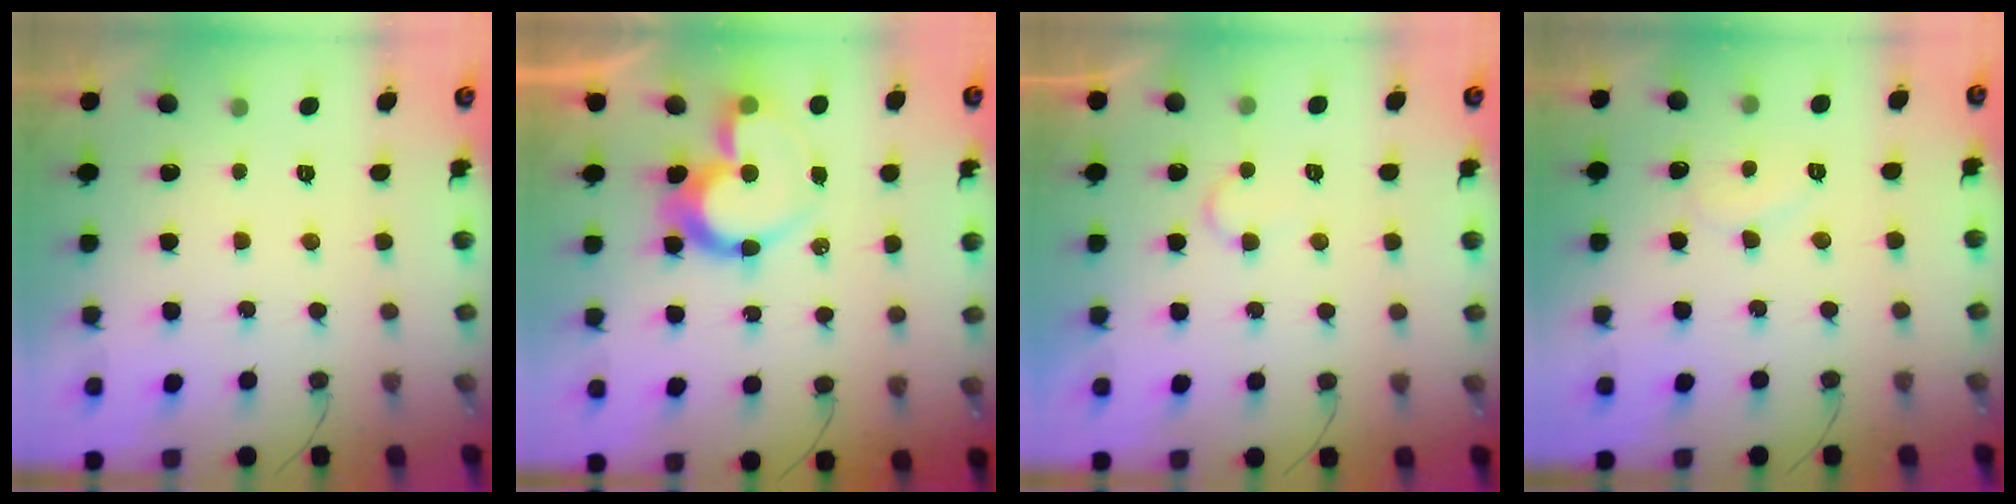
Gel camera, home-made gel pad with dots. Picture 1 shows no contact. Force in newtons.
{"total": 15.8, "press": 15.7, "slide": 1.3}
{"total": 5.2, "press": 5.2, "slide": 0.5}
{"total": 6.8, "press": 6.8, "slide": 0.3}